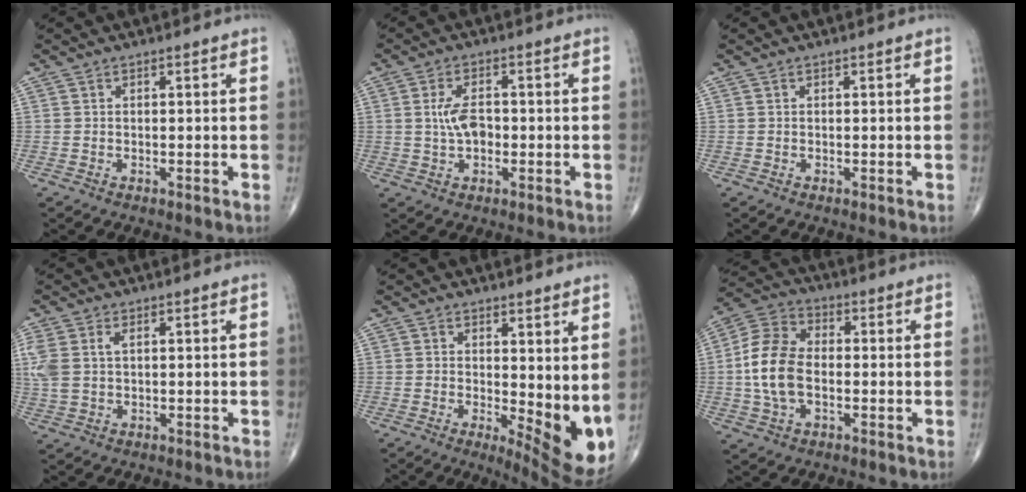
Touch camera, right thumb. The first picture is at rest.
{"total": 5.0, "force": [0.0, 2.8, 4.1], "torque": [-0.077, 0.006, -0.003]}
{"total": 0.0}
{"total": 6.4, "force": [1.6, 3.8, 4.8], "torque": [-0.141, 0.013, 0.039]}
{"total": 9.5, "force": [1.0, 3.7, 8.7], "torque": [-0.105, -0.026, 0.026]}
{"total": 11.8, "force": [-1.0, 7.3, 9.2], "torque": [-0.184, 0.022, -0.027]}